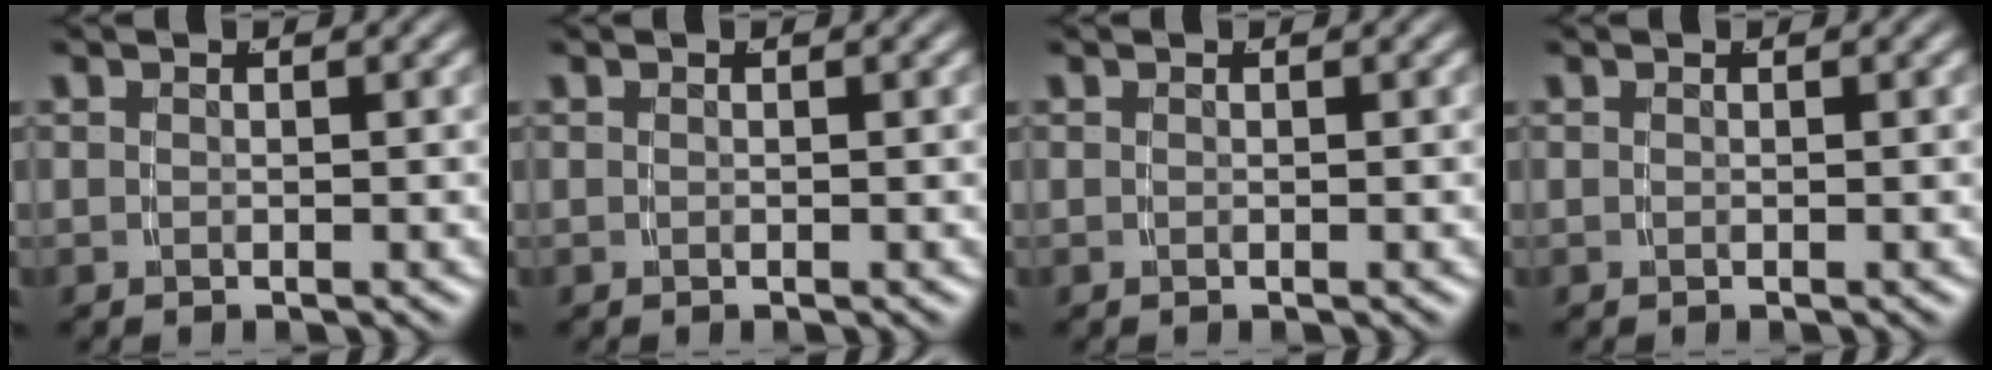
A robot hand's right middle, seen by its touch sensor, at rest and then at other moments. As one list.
[{"total": 0.0}, {"total": 0.0}, {"total": 0.0}]